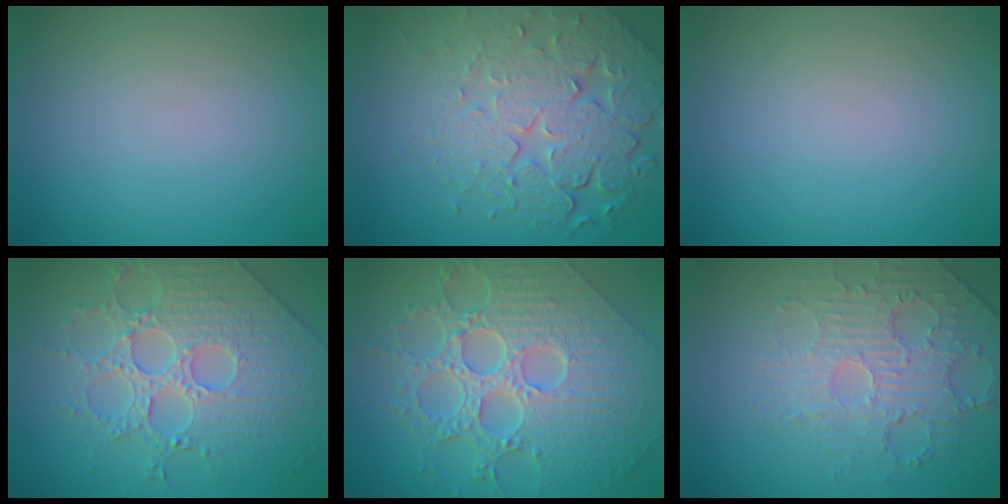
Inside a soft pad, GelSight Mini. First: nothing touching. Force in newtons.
{"total": 8.0, "press": 5.7, "slide": 5.7}
{"total": 0.0}
{"total": 5.2, "press": 5.1, "slide": 1.2}
{"total": 9.4, "press": 7.1, "slide": 6.3}
{"total": 4.6, "press": 3.6, "slide": 2.9}